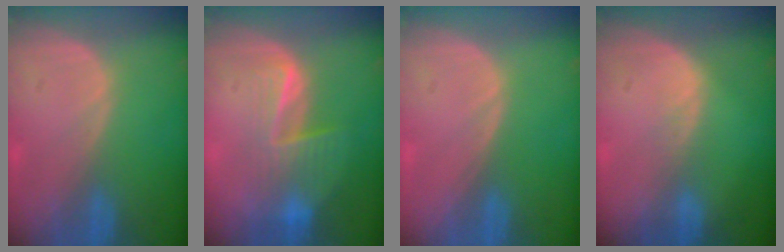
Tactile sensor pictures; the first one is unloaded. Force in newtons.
{"total": 6.8, "press": 6.3, "slide": 2.4}
{"total": 0.0}
{"total": 1.3, "press": 1.3, "slide": 0.1}